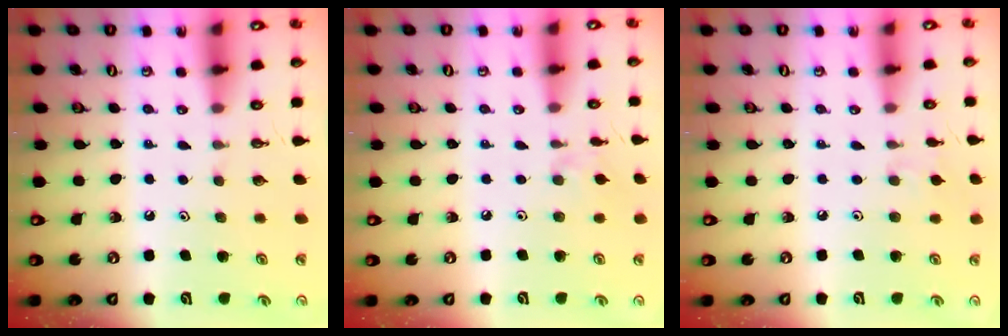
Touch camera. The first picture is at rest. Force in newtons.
{"total": 2.1, "press": 2.1, "slide": 0.5}
{"total": 2.4, "press": 2.3, "slide": 0.5}